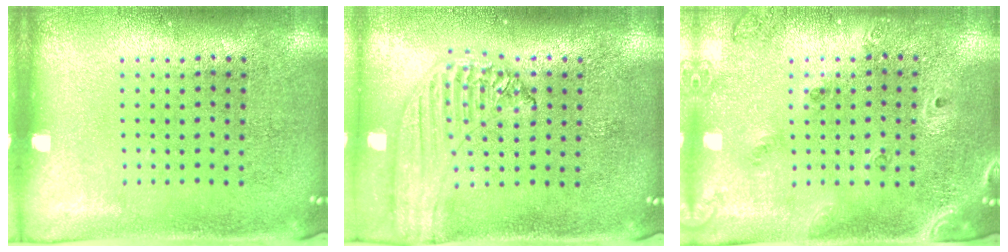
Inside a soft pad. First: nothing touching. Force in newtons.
{"total": 1.3, "press": 1.3, "slide": 0.1}
{"total": 1.6, "press": 1.4, "slide": 0.8}